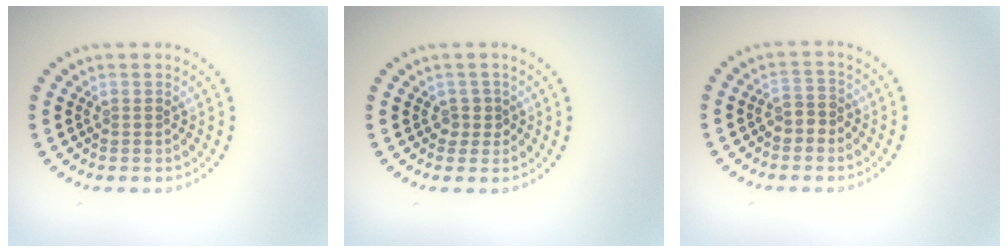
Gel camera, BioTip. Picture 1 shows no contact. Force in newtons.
{"total": 1.3, "press": 1.0, "slide": 0.7}
{"total": 1.7, "press": 1.6, "slide": 0.7}